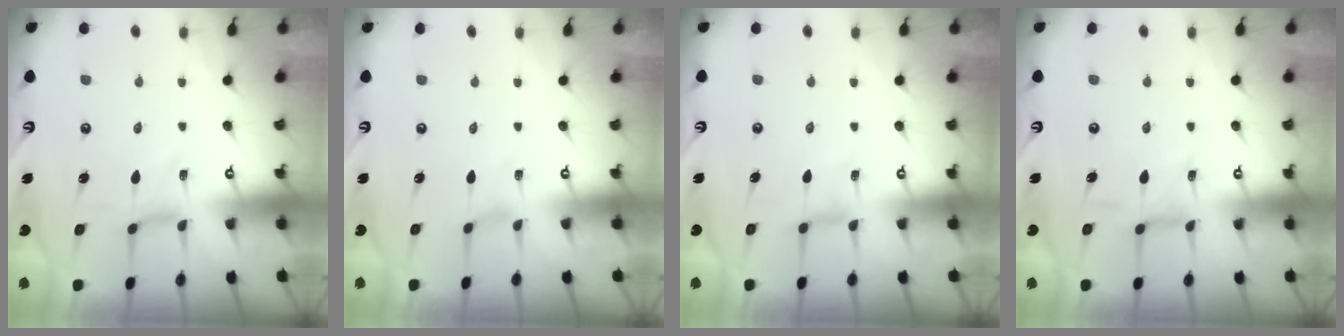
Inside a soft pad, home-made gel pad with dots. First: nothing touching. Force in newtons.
{"total": 0.0}
{"total": 3.2, "press": 3.2, "slide": 0.5}
{"total": 4.7, "press": 4.7, "slide": 0.3}